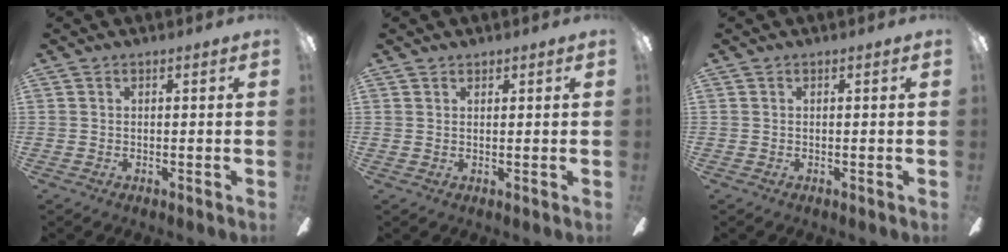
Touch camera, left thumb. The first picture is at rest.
{"total": 1.1, "force": [1.1, 0.3, -0.2], "torque": [0.003, 0.000, 0.020]}
{"total": 0.0}